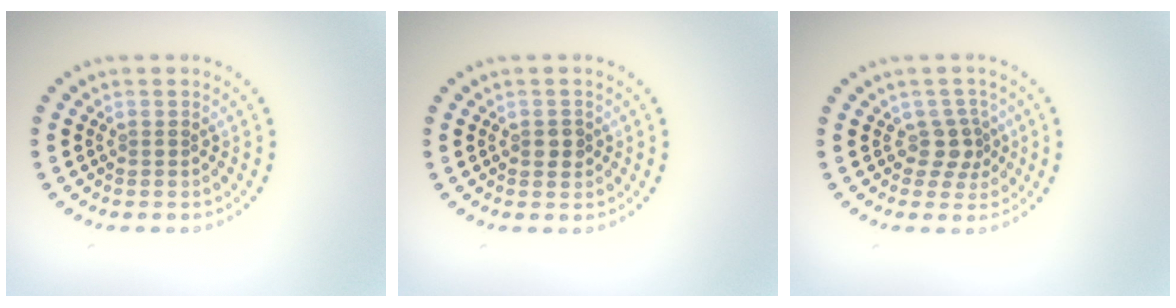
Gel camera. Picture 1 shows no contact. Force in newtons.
{"total": 1.4, "press": 1.4, "slide": 0.1}
{"total": 2.4, "press": 1.8, "slide": 1.6}